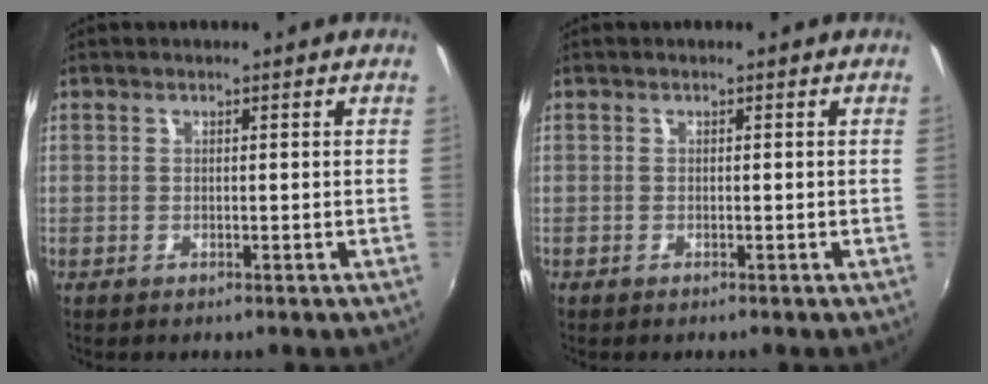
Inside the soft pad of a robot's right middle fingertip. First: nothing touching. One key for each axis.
{"total": 0.0}